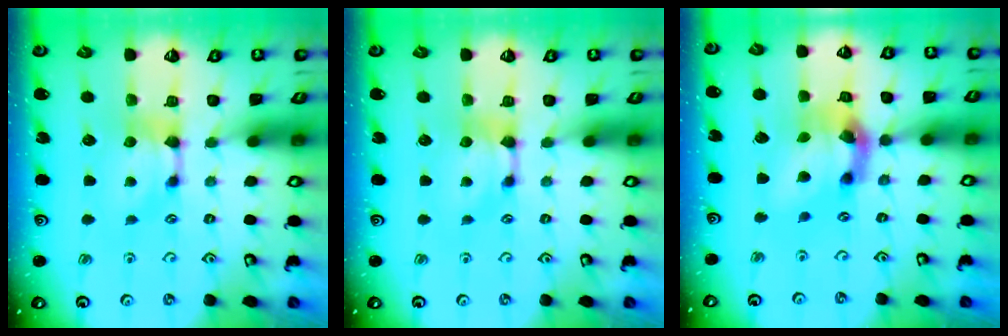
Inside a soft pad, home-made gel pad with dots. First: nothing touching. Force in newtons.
{"total": 0.0}
{"total": 8.1, "press": 7.7, "slide": 2.4}